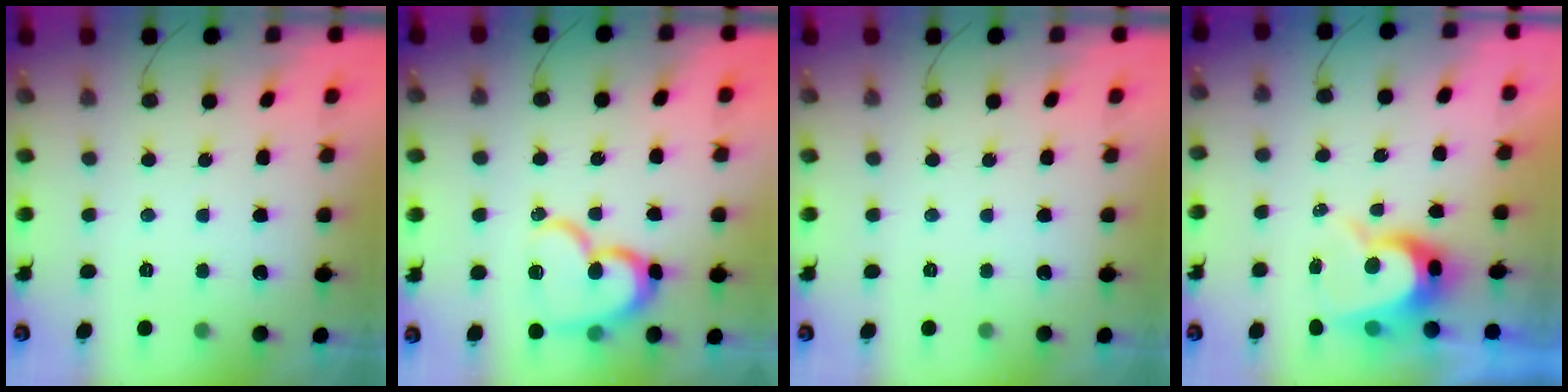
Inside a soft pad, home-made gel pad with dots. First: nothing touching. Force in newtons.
{"total": 15.6, "press": 15.5, "slide": 1.5}
{"total": 0.0}
{"total": 9.0, "press": 9.0, "slide": 0.6}